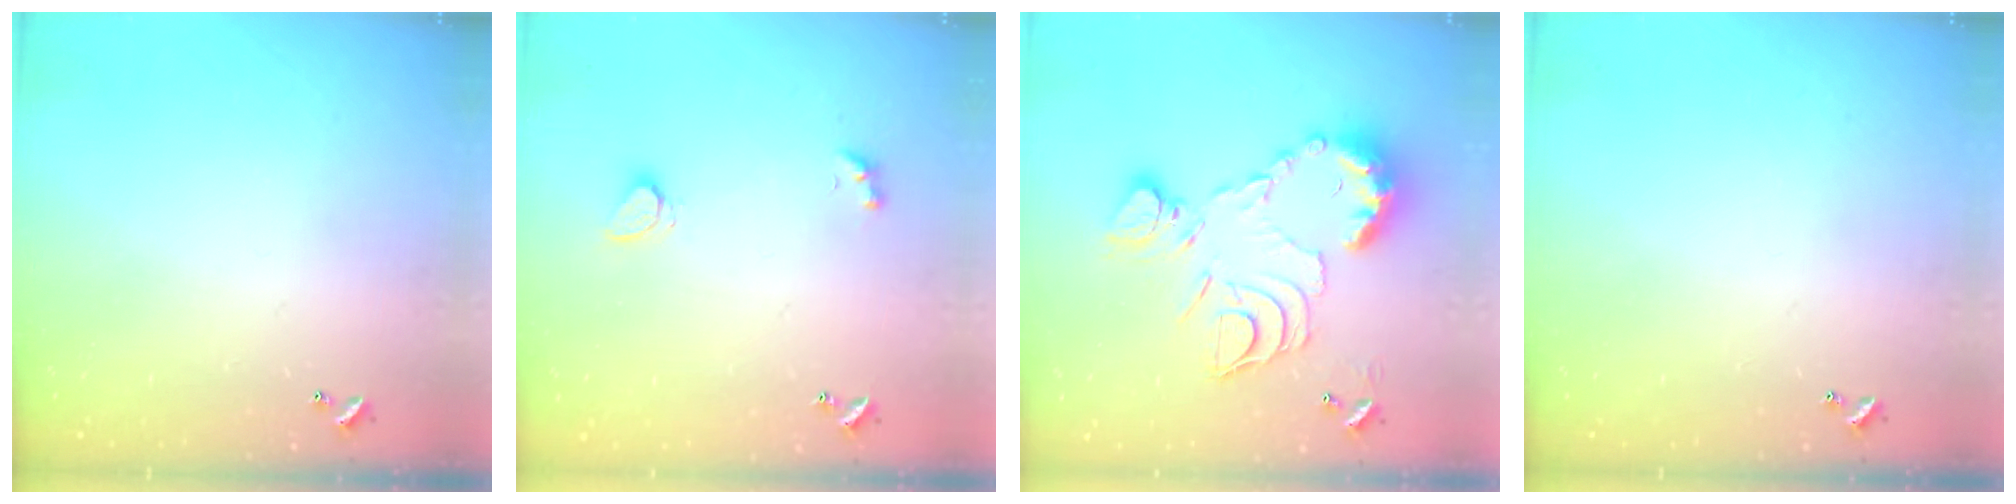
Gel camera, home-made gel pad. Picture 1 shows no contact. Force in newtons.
{"total": 1.6, "press": 1.6, "slide": 0.3}
{"total": 15.7, "press": 15.7, "slide": 0.8}
{"total": 0.0}